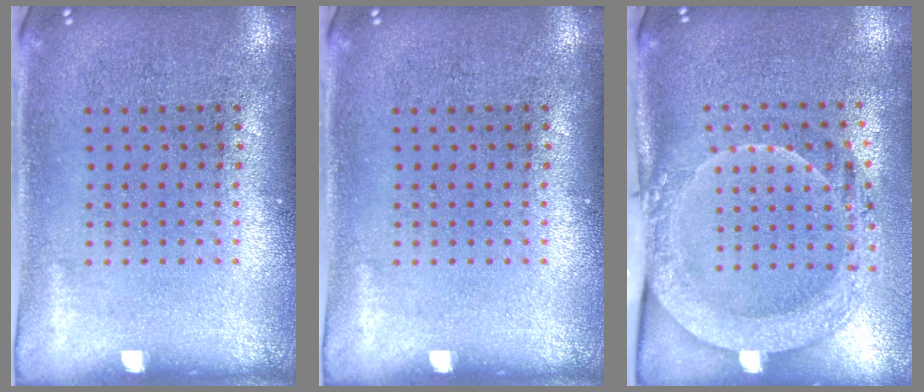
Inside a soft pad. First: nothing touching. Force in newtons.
{"total": 0.0}
{"total": 2.0, "press": 2.0, "slide": 0.2}